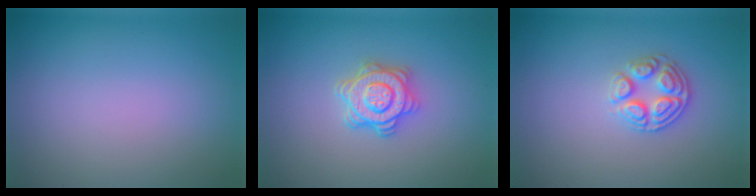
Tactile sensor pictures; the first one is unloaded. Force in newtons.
{"total": 3.9, "press": 3.4, "slide": 1.9}
{"total": 2.9, "press": 2.8, "slide": 0.7}